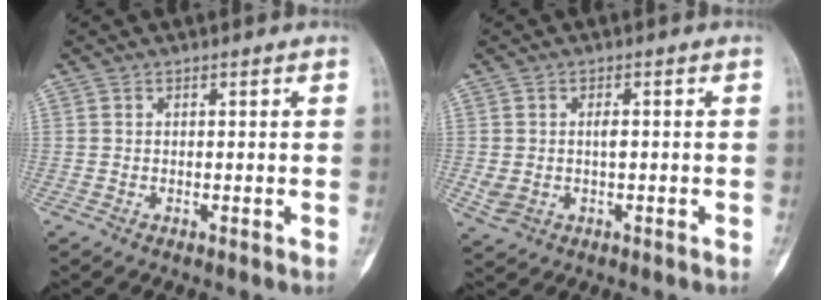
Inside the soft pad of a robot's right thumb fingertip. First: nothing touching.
{"total": 4.4, "force": [-0.4, 2.8, 3.3], "torque": [-0.068, 0.006, 0.001]}